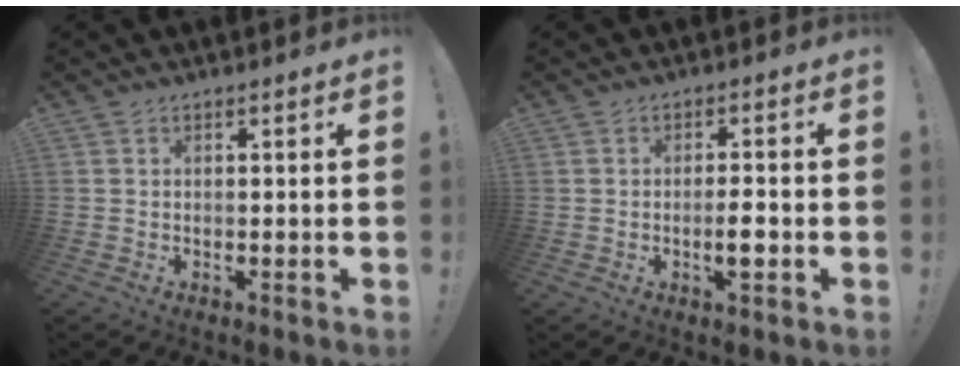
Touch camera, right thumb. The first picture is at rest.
{"total": 3.9, "force": [-1.4, 1.7, 3.2], "torque": [-0.032, 0.003, -0.026]}